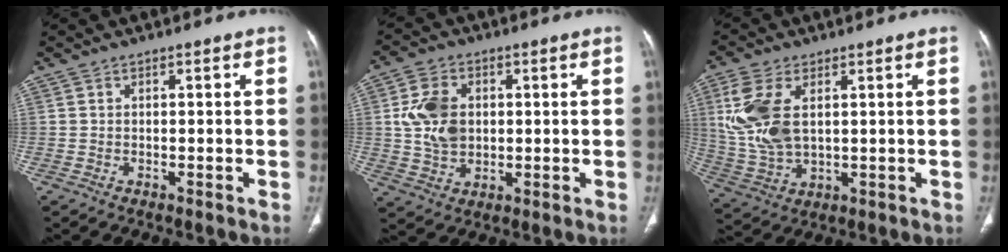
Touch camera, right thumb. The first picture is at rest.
{"total": 9.6, "force": [1.3, 6.9, 6.5], "torque": [-0.112, 0.000, 0.029]}
{"total": 12.4, "force": [3.1, 6.9, 9.8], "torque": [-0.223, -0.008, 0.071]}